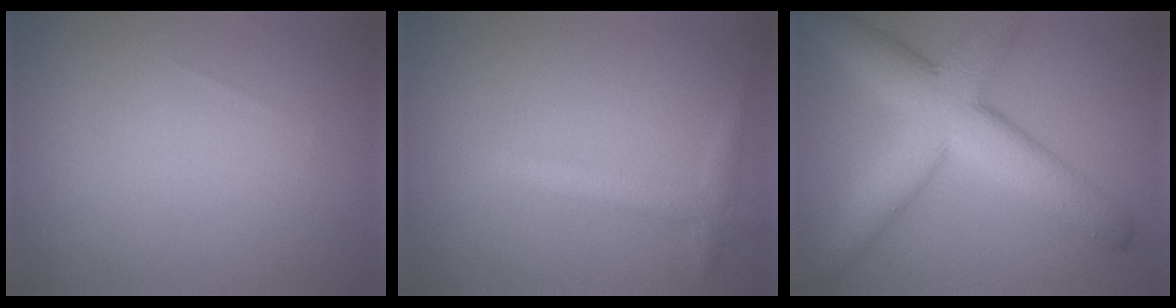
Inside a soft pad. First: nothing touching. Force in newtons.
{"total": 1.9, "press": 1.9, "slide": 0.1}
{"total": 8.9, "press": 8.9, "slide": 0.5}